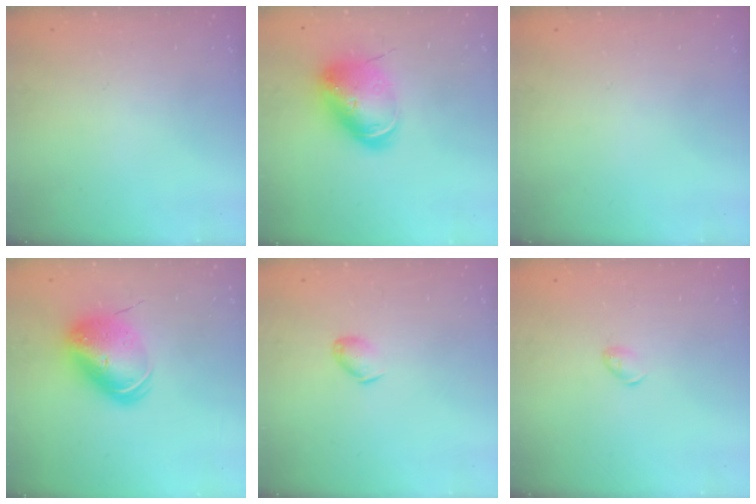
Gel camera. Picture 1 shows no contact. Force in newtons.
{"total": 13.9, "press": 13.7, "slide": 2.5}
{"total": 0.0}
{"total": 12.8, "press": 12.8, "slide": 1.1}
{"total": 5.8, "press": 5.7, "slide": 0.8}
{"total": 5.7, "press": 5.6, "slide": 0.9}